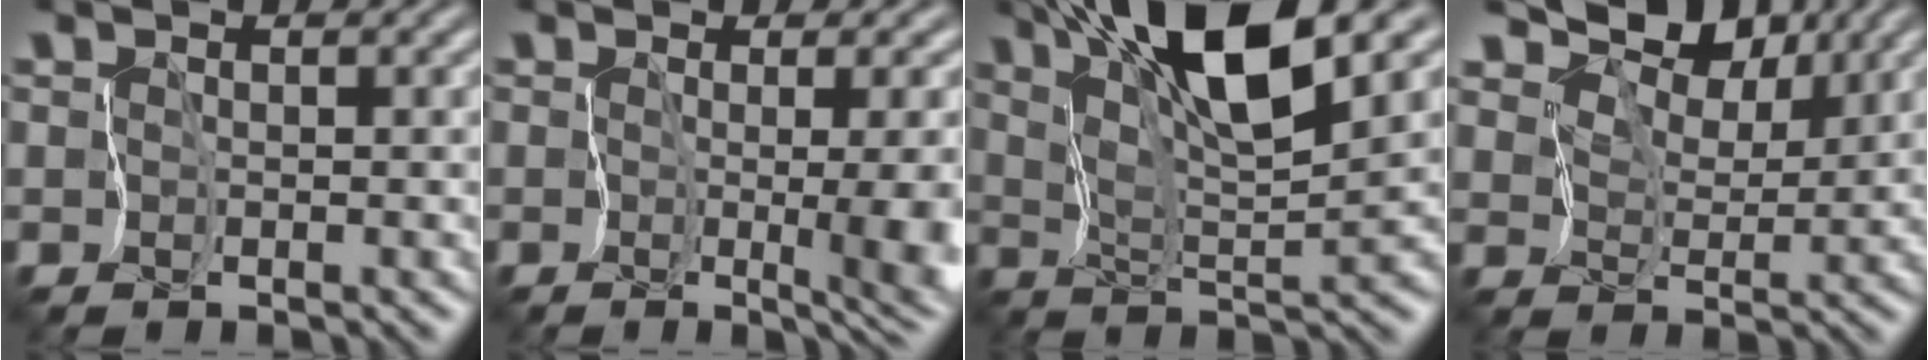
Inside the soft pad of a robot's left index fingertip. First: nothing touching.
{"total": 5.7, "force": [-0.7, 1.1, 5.5], "torque": [-0.077, -0.017, 0.001]}
{"total": 9.4, "force": [5.8, 1.0, 7.2], "torque": [-0.128, 0.015, 0.101]}
{"total": 6.4, "force": [5.3, 2.5, 2.4], "torque": [-0.047, 0.004, 0.090]}